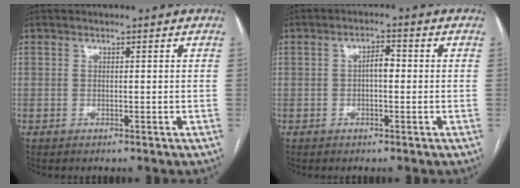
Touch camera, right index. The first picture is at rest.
{"total": 2.7, "force": [-0.1, 1.1, 2.5], "torque": [-0.037, 0.010, -0.004]}